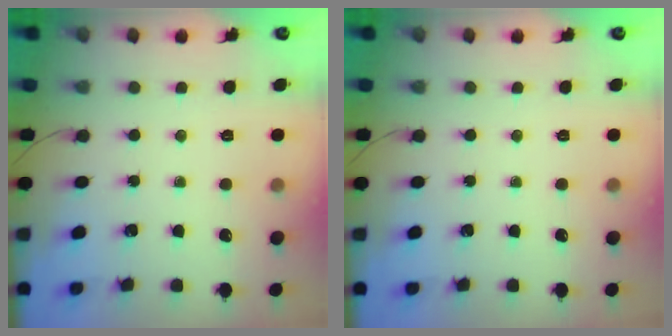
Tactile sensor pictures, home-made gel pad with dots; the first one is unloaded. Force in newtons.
{"total": 0.0}